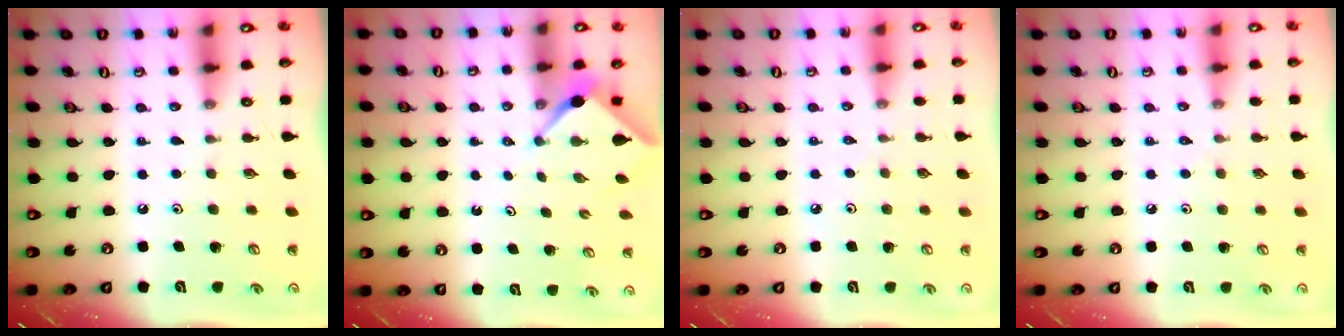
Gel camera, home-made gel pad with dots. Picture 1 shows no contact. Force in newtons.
{"total": 2.5, "press": 2.5, "slide": 0.2}
{"total": 1.9, "press": 1.8, "slide": 0.4}
{"total": 4.1, "press": 4.1, "slide": 0.7}